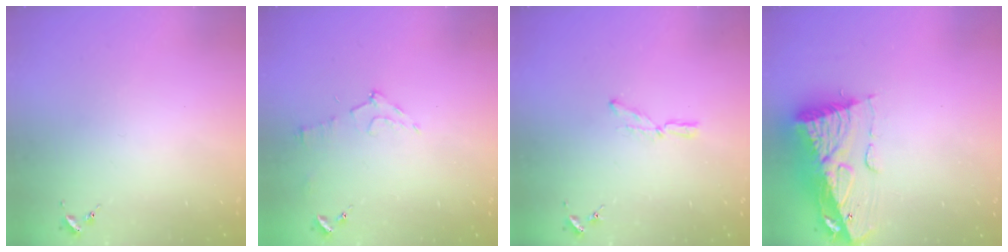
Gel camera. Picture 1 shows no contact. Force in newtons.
{"total": 7.4, "press": 7.4, "slide": 0.7}
{"total": 6.4, "press": 6.4, "slide": 0.3}
{"total": 12.6, "press": 12.5, "slide": 1.4}